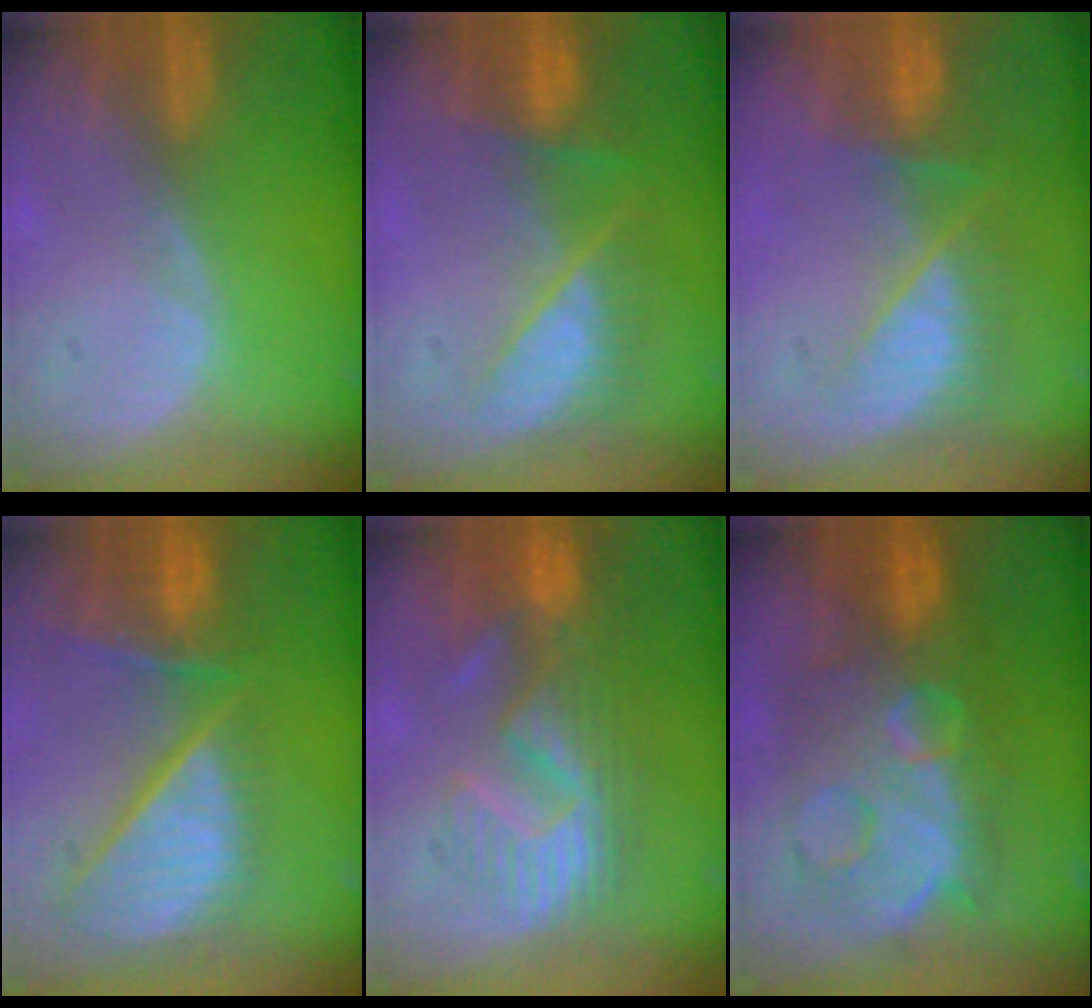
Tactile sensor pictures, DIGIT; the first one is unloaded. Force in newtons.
{"total": 7.3, "press": 6.8, "slide": 2.7}
{"total": 7.7, "press": 7.0, "slide": 3.3}
{"total": 12.7, "press": 10.5, "slide": 7.1}
{"total": 10.6, "press": 10.0, "slide": 3.7}
{"total": 12.3, "press": 12.2, "slide": 1.2}